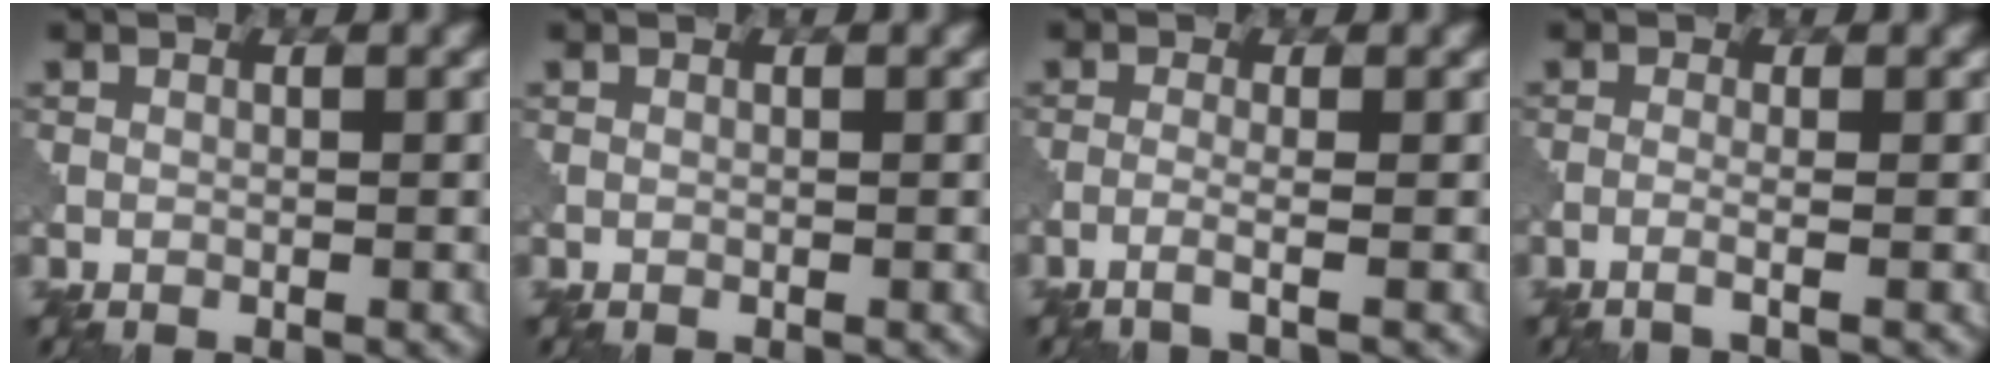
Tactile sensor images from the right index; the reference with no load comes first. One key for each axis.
{"total": 0.0}
{"total": 1.8, "fx": -0.9, "fy": 0.4, "fz": 1.5, "tx": -0.014, "ty": 0.003, "tz": -0.034}
{"total": 1.6, "fx": -0.6, "fy": 0.5, "fz": 1.4, "tx": -0.012, "ty": 0.000, "tz": -0.026}